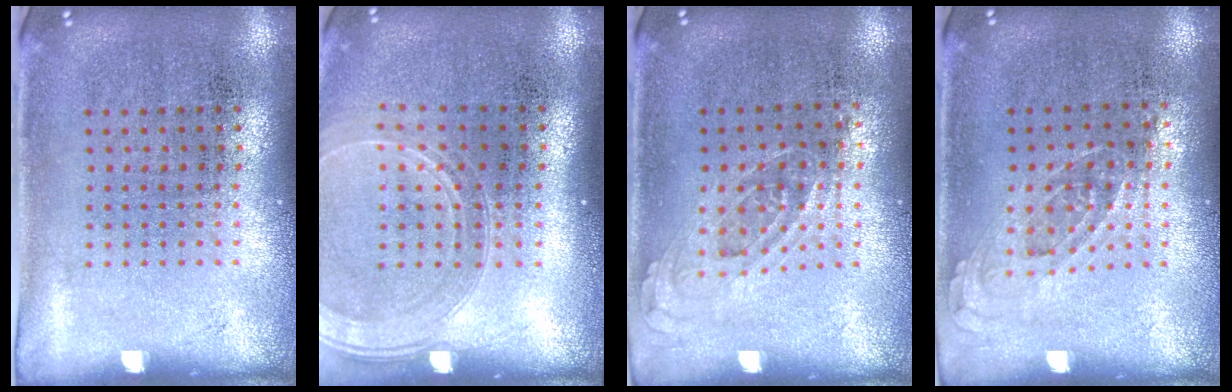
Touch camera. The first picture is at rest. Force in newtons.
{"total": 1.7, "press": 1.6, "slide": 0.7}
{"total": 0.8, "press": 0.7, "slide": 0.4}
{"total": 0.8, "press": 0.8, "slide": 0.3}